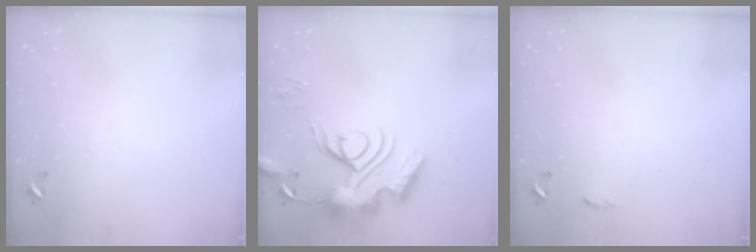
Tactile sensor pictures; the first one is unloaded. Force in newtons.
{"total": 18.4, "press": 18.3, "slide": 1.8}
{"total": 4.7, "press": 4.7, "slide": 0.6}